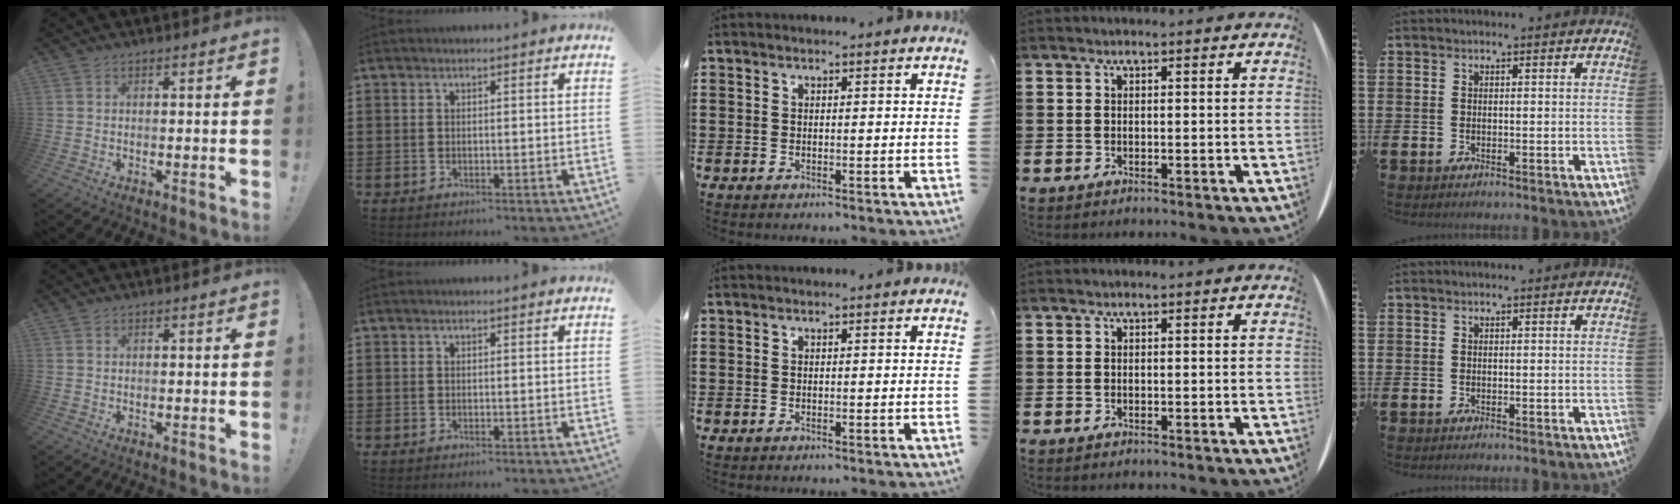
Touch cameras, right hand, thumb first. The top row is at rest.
{}